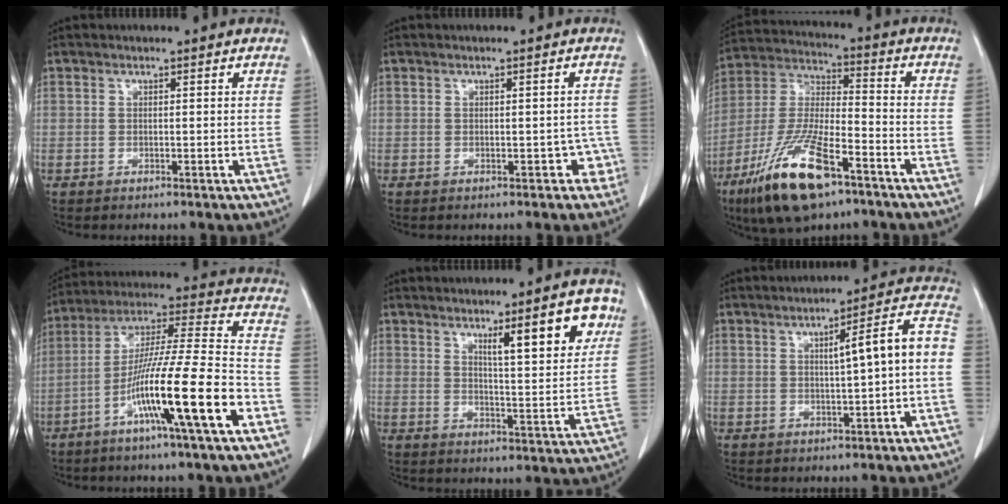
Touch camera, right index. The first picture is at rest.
{"total": 2.3, "force": [-0.8, 1.5, 1.6], "torque": [-0.011, 0.017, -0.005]}
{"total": 17.3, "force": [-10.1, 4.5, 13.3], "torque": [-0.290, -0.031, -0.185]}
{"total": 17.9, "force": [-7.9, -0.3, 16.0], "torque": [-0.289, -0.010, -0.139]}
{"total": 10.4, "force": [5.7, 1.4, 8.6], "torque": [-0.123, -0.005, 0.082]}
{"total": 7.9, "force": [-0.1, 0.2, 7.9], "torque": [-0.104, 0.022, -0.004]}